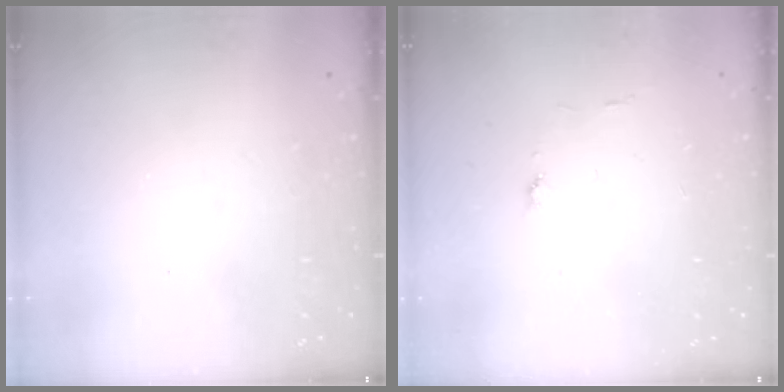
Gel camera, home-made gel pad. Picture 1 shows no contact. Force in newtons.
{"total": 5.7, "press": 5.7, "slide": 0.6}